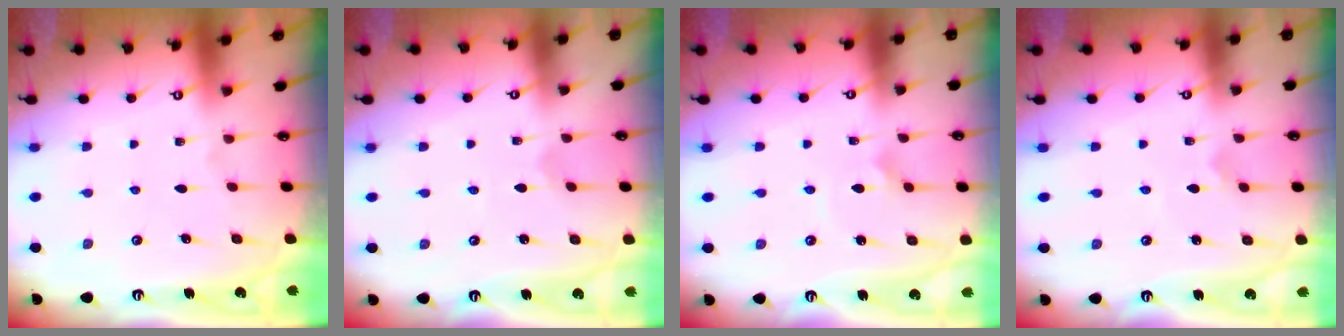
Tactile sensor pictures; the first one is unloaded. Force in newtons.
{"total": 1.2, "press": 1.1, "slide": 0.1}
{"total": 2.4, "press": 2.4, "slide": 0.2}
{"total": 1.7, "press": 1.6, "slide": 0.5}